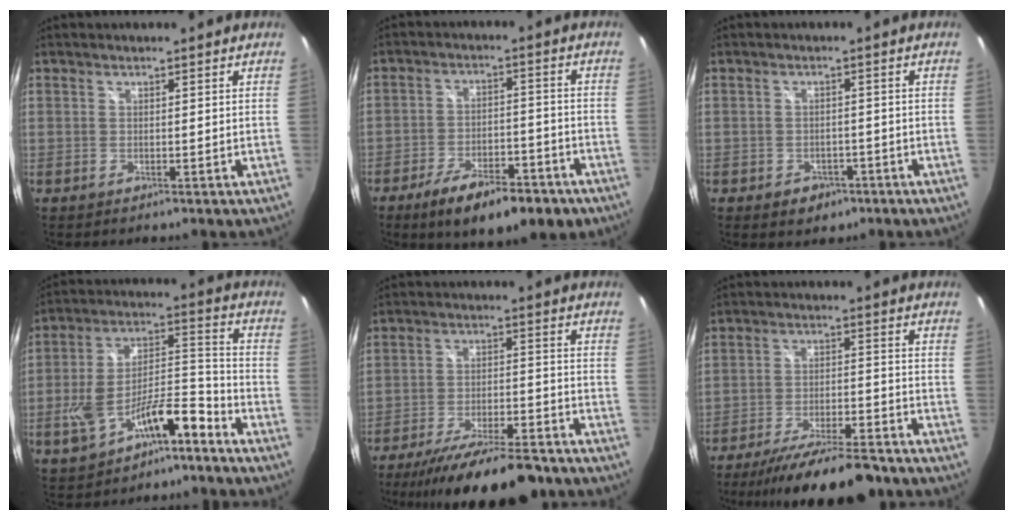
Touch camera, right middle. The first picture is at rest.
{"total": 14.2, "force": [-9.5, 5.3, 9.2], "torque": [-0.166, -0.011, -0.139]}
{"total": 4.4, "force": [-2.6, 3.2, 1.6], "torque": [-0.038, -0.002, -0.029]}
{"total": 14.1, "force": [-8.4, 5.1, 10.1], "torque": [-0.196, 0.011, -0.137]}
{"total": 18.3, "force": [-15.0, 4.0, 9.7], "torque": [-0.183, -0.032, -0.225]}
{"total": 16.3, "force": [-13.7, 3.1, 8.2], "torque": [-0.159, -0.025, -0.209]}